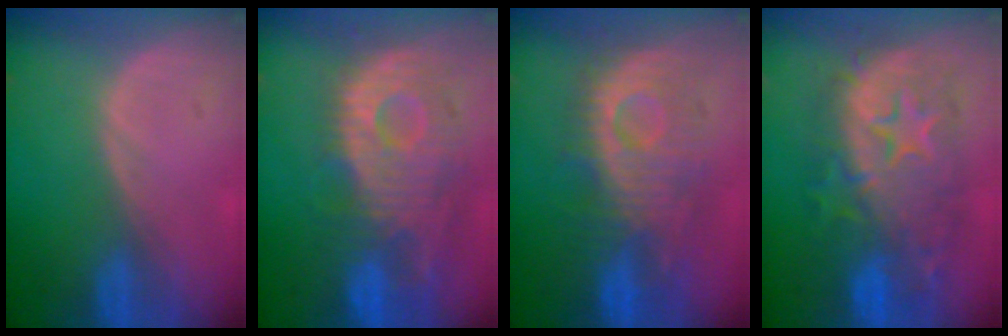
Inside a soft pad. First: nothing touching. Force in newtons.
{"total": 12.4, "press": 10.9, "slide": 5.9}
{"total": 9.9, "press": 9.8, "slide": 1.8}
{"total": 12.5, "press": 12.5, "slide": 1.1}